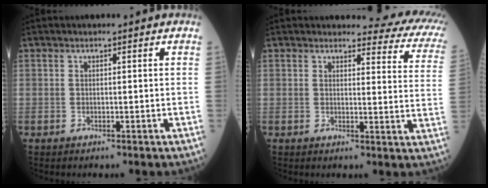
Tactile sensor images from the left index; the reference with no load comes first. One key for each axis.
{"total": 10.8, "fx": 9.8, "fy": 2.7, "fz": 3.6, "tx": -0.008, "ty": -0.046, "tz": 0.073}